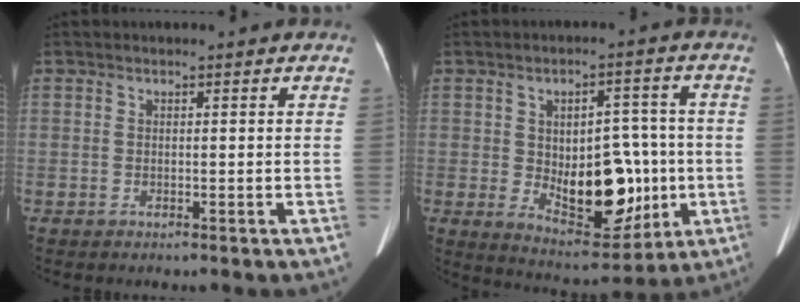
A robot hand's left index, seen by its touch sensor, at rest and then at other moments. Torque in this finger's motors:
{"motor_torque": [0.48, -0.09, 0.27, 0.05]}